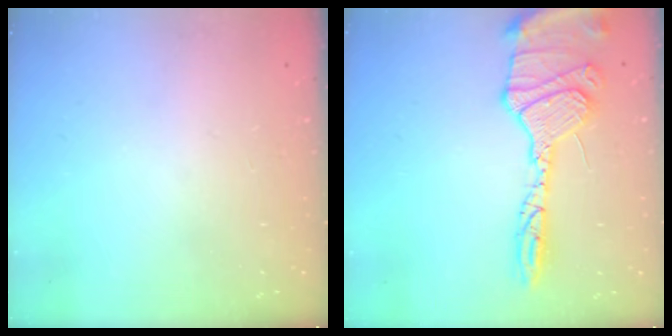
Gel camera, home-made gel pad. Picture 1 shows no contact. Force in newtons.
{"total": 17.9, "press": 17.7, "slide": 2.5}